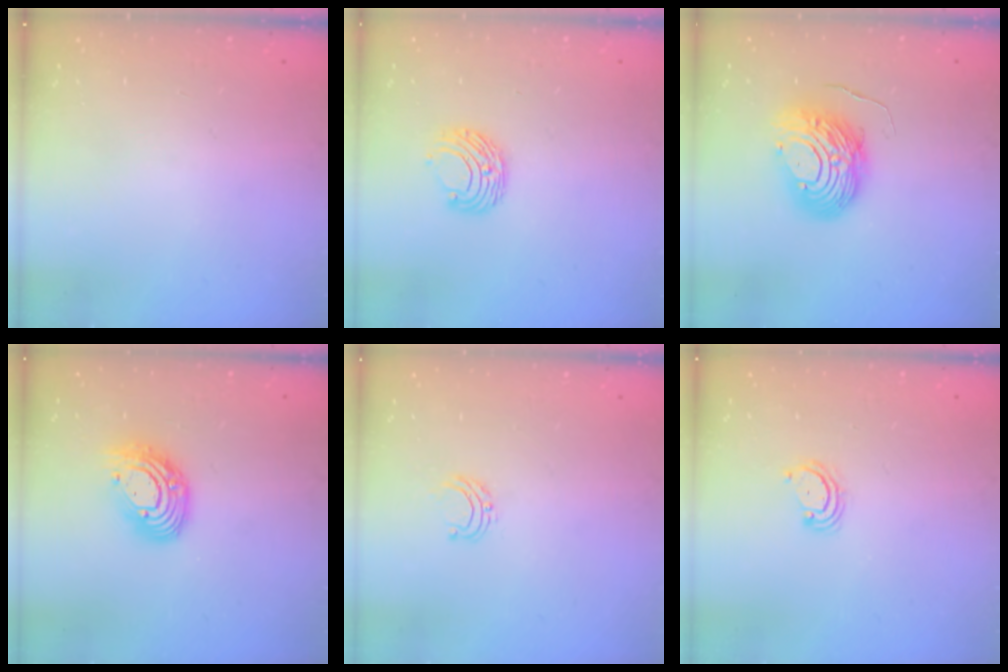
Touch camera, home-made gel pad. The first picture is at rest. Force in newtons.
{"total": 7.2, "press": 7.2, "slide": 0.8}
{"total": 10.4, "press": 10.3, "slide": 1.1}
{"total": 11.5, "press": 11.4, "slide": 0.9}
{"total": 4.6, "press": 4.6, "slide": 0.4}
{"total": 2.9, "press": 2.9, "slide": 0.3}